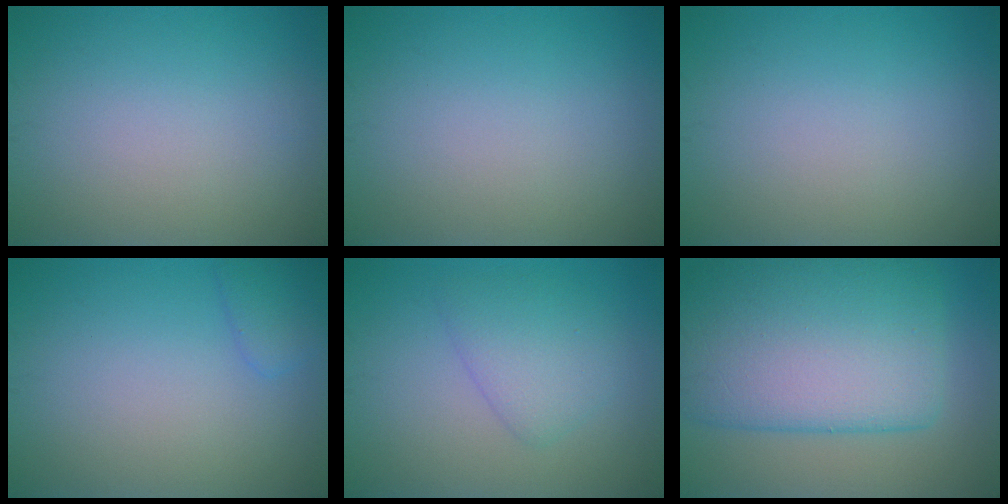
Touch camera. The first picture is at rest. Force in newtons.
{"total": 0.0}
{"total": 0.0}
{"total": 1.5, "press": 1.5, "slide": 0.2}
{"total": 3.1, "press": 3.0, "slide": 0.3}
{"total": 12.3, "press": 12.3, "slide": 0.3}